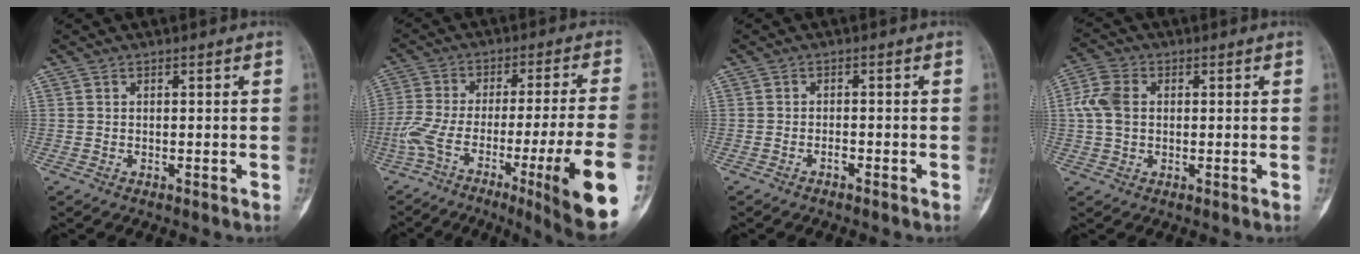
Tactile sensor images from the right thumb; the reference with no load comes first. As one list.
[{"total": 21.8, "force": [-8.4, 1.9, 20.0], "torque": [-0.326, 0.029, -0.129]}, {"total": 1.1, "force": [-0.8, 0.3, 0.6], "torque": [-0.013, 0.009, -0.015]}, {"total": 6.4, "force": [0.6, 4.6, 4.4], "torque": [-0.102, 0.015, 0.007]}]